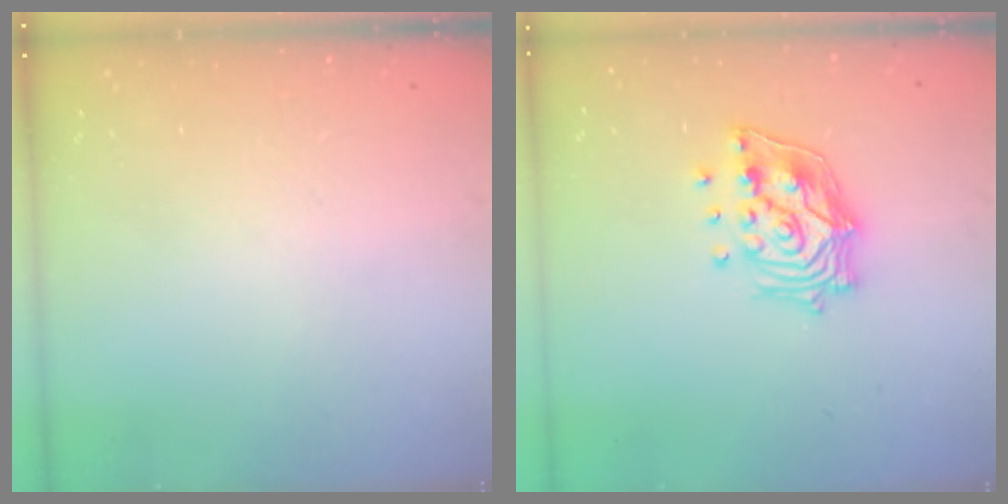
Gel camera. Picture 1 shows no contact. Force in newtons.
{"total": 14.8, "press": 14.6, "slide": 2.2}